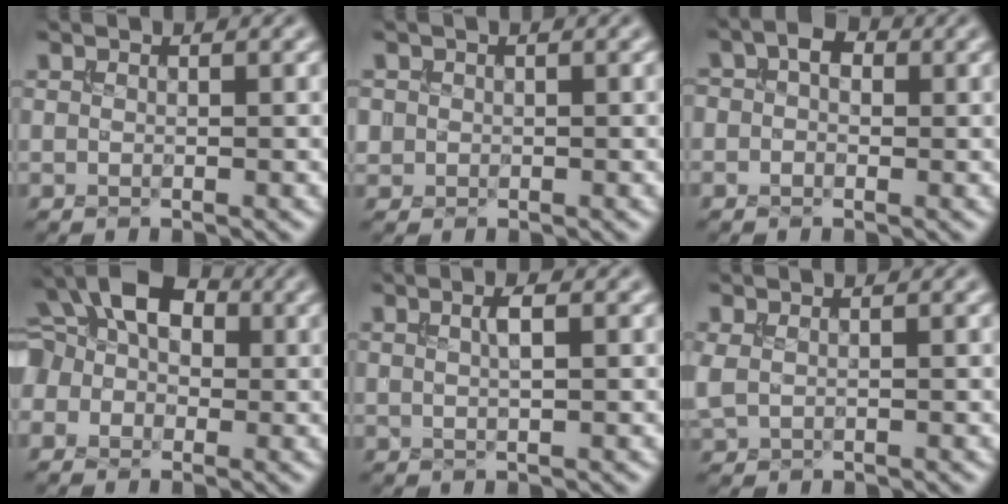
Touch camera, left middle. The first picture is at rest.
{"total": 0.8, "force": [-0.3, 0.8, -0.2], "torque": [0.011, -0.004, -0.004]}
{"total": 2.1, "force": [0.0, 1.6, 1.3], "torque": [-0.015, 0.007, -0.009]}
{"total": 9.7, "force": [1.3, 7.3, 6.2], "torque": [-0.105, 0.039, -0.010]}
{"total": 1.5, "force": [0.3, 0.3, 1.5], "torque": [-0.023, 0.004, 0.004]}
{"total": 0.9, "force": [0.1, 0.6, 0.7], "torque": [-0.020, 0.000, 0.008]}